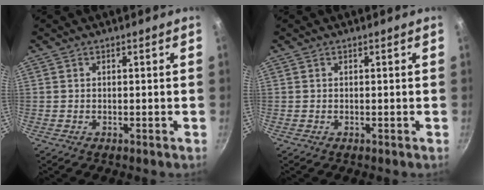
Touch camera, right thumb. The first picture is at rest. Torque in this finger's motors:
{"motor_torque": [-0.01, 0.00, 0.00, 0.00, 0.00]}